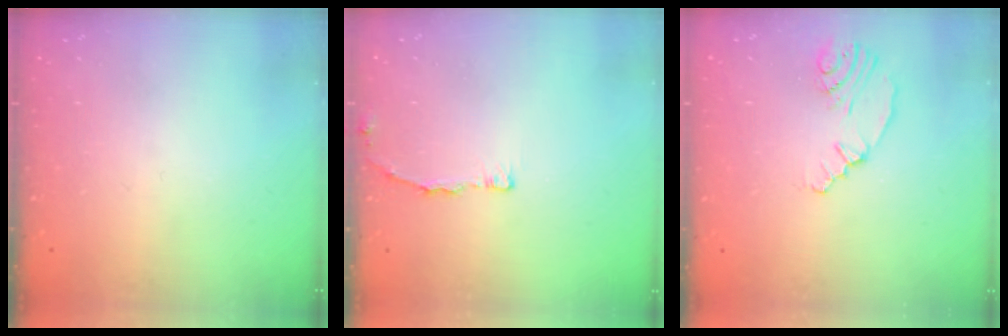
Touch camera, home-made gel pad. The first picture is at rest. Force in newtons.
{"total": 3.6, "press": 3.6, "slide": 0.3}
{"total": 5.6, "press": 2.6, "slide": 4.9}